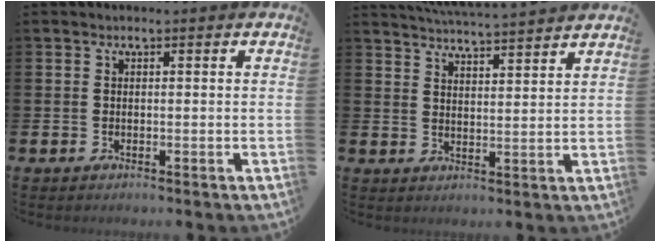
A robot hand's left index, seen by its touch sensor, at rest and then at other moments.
{"total": 5.3, "force": [5.3, -0.3, 0.5], "torque": [-0.022, -0.034, 0.093]}